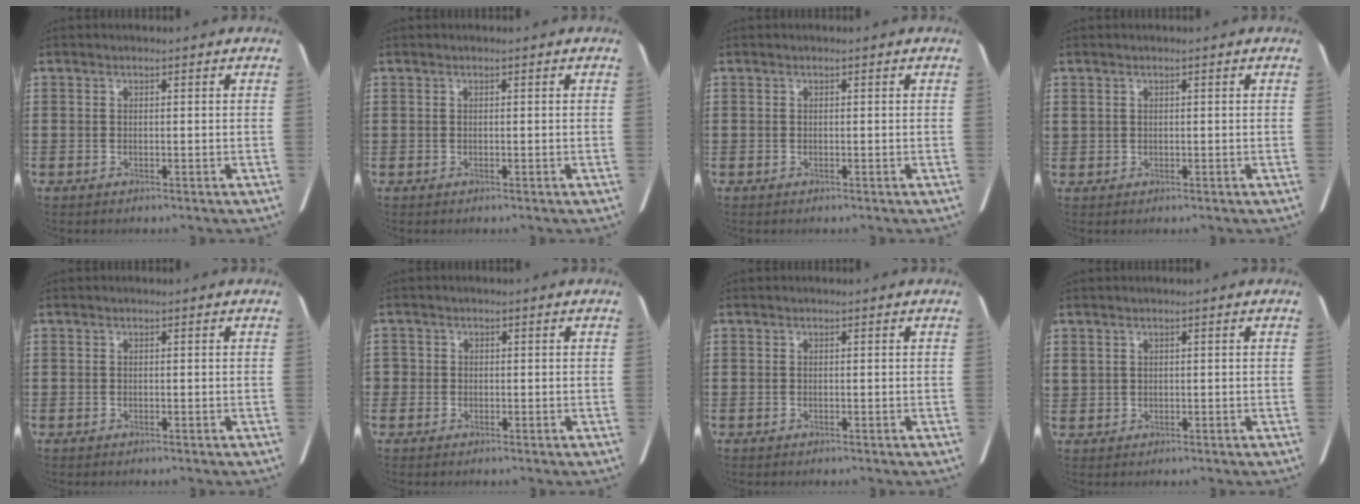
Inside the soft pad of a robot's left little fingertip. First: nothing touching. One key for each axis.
{"total": 0.0}
{"total": 0.0}
{"total": 0.8, "fx": 0.5, "fy": 0.5, "fz": 0.2, "tx": -0.005, "ty": 0.005, "tz": 0.009}
{"total": 0.0}
{"total": 1.1, "fx": 0.1, "fy": 1.1, "fz": 0.2, "tx": -0.008, "ty": 0.008, "tz": -0.001}
{"total": 0.0}
{"total": 1.2, "fx": 0.9, "fy": 0.7, "fz": 0.3, "tx": -0.008, "ty": 0.005, "tz": 0.016}